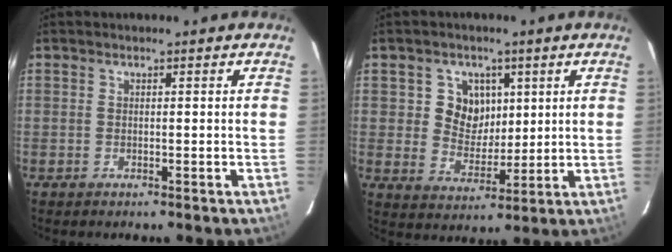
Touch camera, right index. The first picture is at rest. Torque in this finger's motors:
{"motor_torque": [0.50, 0.40, 0.12, 0.04]}